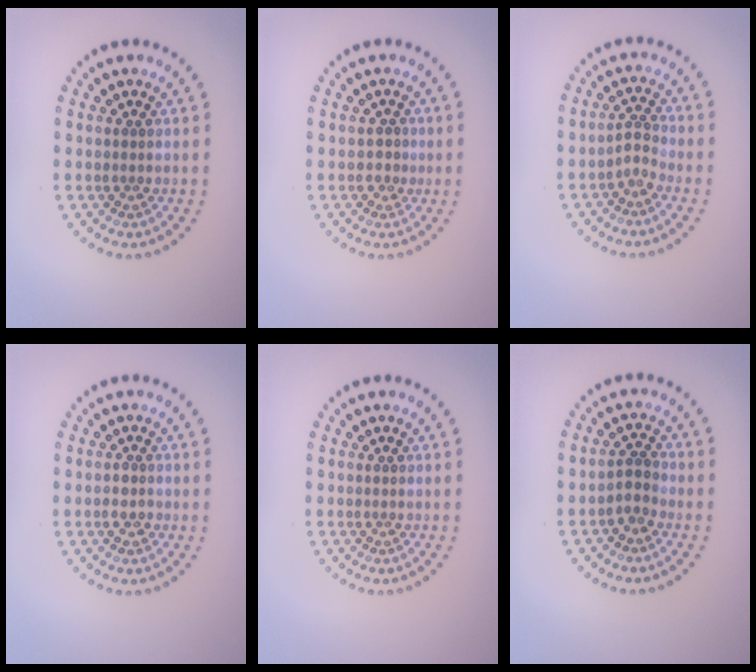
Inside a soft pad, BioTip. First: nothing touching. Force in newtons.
{"total": 1.0, "press": 0.9, "slide": 0.5}
{"total": 1.6, "press": 1.1, "slide": 1.2}
{"total": 1.3, "press": 1.2, "slide": 0.5}
{"total": 0.0}
{"total": 1.8, "press": 1.5, "slide": 1.0}